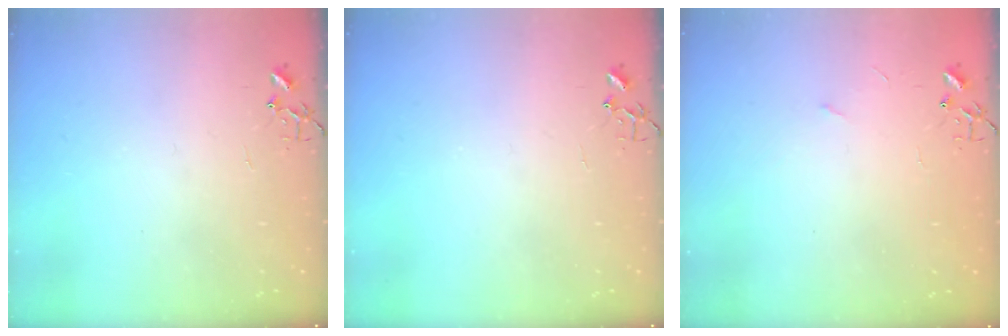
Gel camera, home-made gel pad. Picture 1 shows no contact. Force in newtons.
{"total": 0.0}
{"total": 2.6, "press": 2.6, "slide": 0.4}